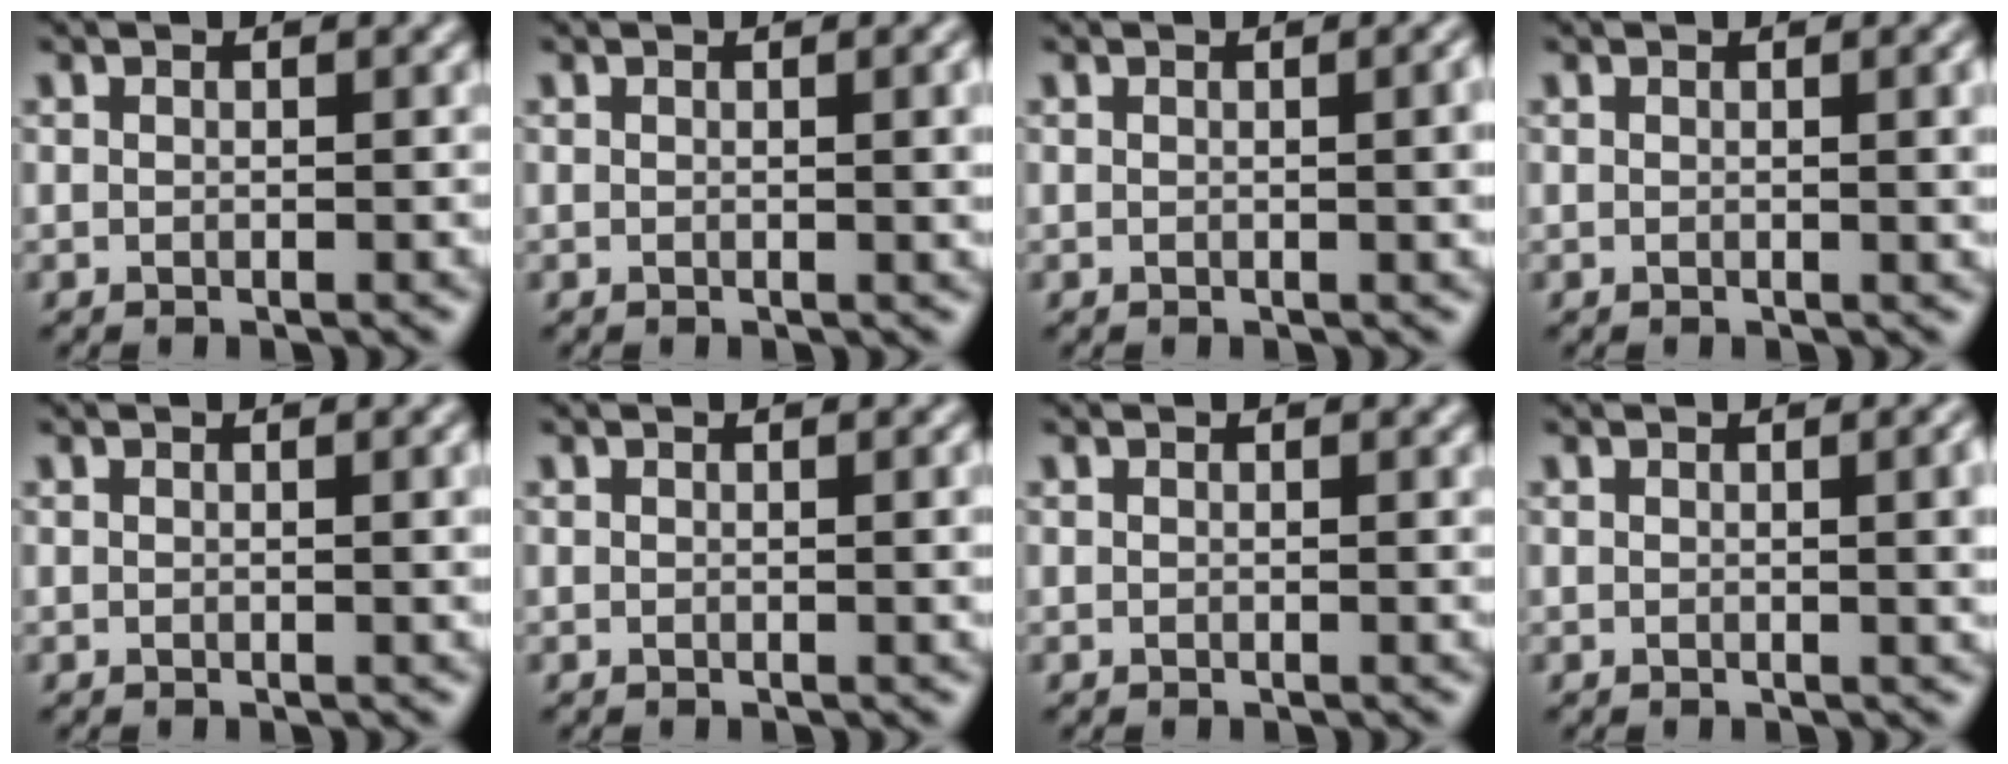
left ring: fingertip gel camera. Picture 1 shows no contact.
{"total": 2.0, "force": [0.2, 0.6, 1.9], "torque": [-0.020, 0.002, 0.001]}
{"total": 2.5, "force": [0.1, 0.8, 2.3], "torque": [-0.023, 0.003, -0.002]}
{"total": 2.0, "force": [0.3, 0.6, 1.9], "torque": [-0.020, 0.002, 0.002]}
{"total": 1.1, "force": [0.2, 0.2, 1.1], "torque": [-0.013, 0.001, 0.001]}
{"total": 1.1, "force": [0.1, 0.2, 1.0], "torque": [-0.011, 0.001, 0.000]}
{"total": 0.0}
{"total": 2.9, "force": [0.3, 0.9, 2.8], "torque": [-0.028, 0.004, 0.000]}